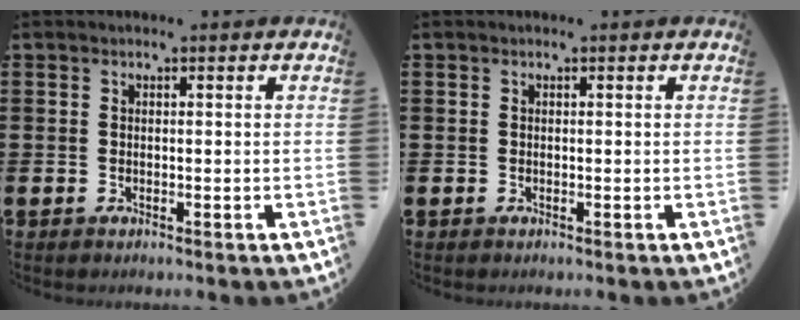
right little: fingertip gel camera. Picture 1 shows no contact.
{"total": 0.0}